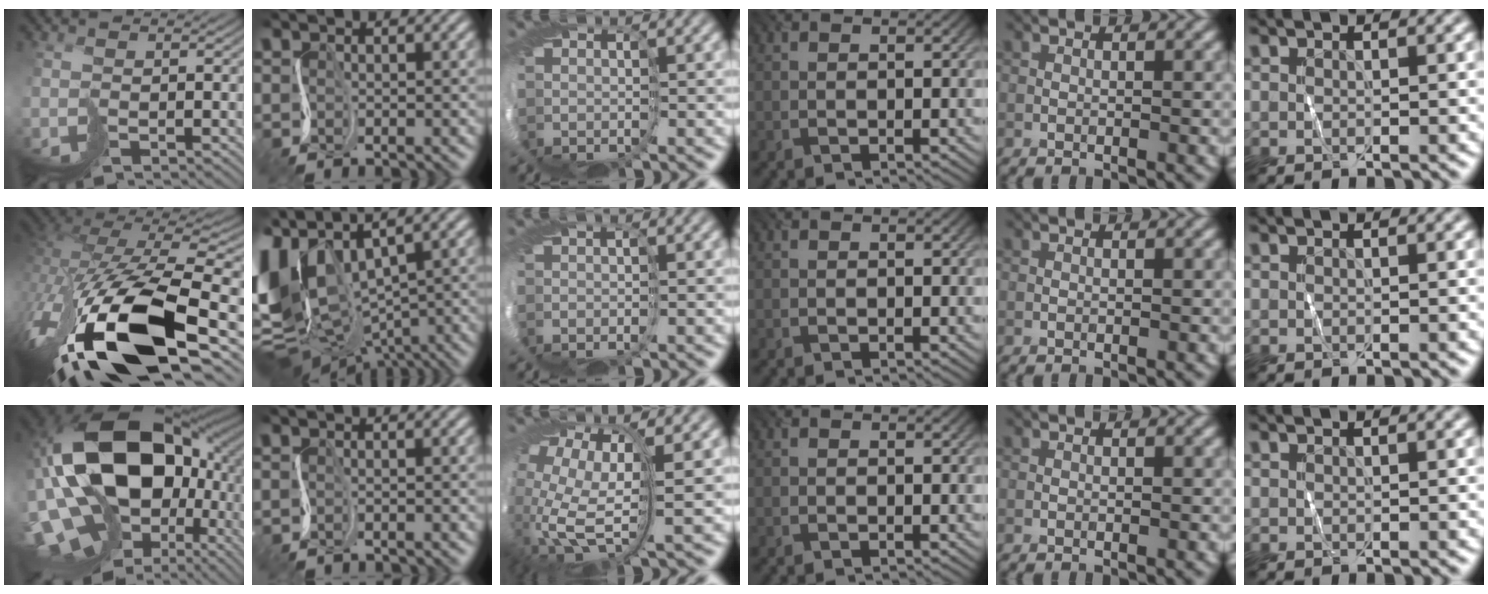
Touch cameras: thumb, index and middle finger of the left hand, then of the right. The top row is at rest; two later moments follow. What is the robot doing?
{"motion": "cut", "object": "tape"}